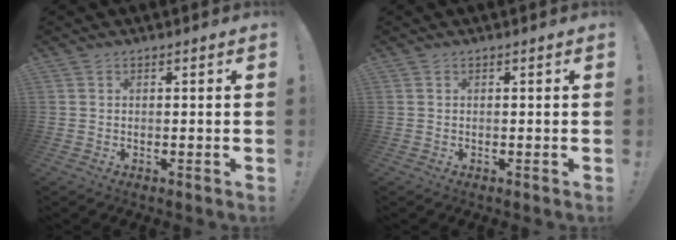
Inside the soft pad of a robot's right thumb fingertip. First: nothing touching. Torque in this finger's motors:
{"motor_torque": [0.00, 0.01, -0.04, 0.03, 0.00]}